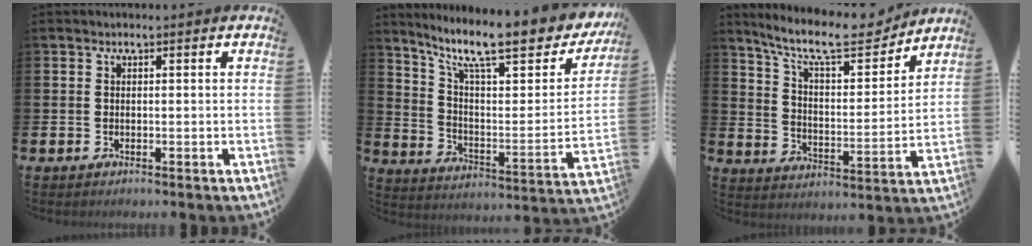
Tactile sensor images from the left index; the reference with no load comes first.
{"total": 12.8, "force": [9.8, 3.5, 7.5], "torque": [-0.152, -0.070, 0.158]}
{"total": 11.0, "force": [9.7, 2.5, 4.5], "torque": [-0.107, -0.065, 0.164]}